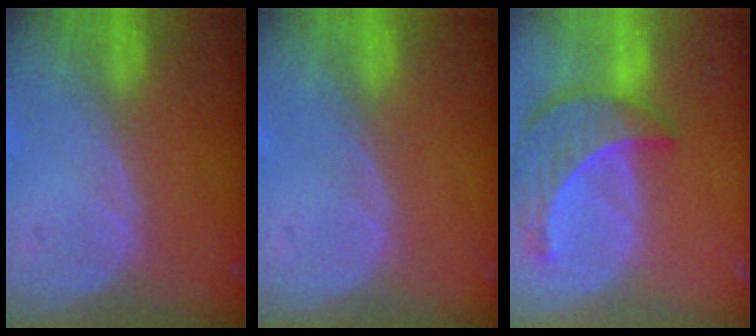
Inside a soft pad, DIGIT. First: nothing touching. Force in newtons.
{"total": 0.0}
{"total": 8.7, "press": 8.0, "slide": 3.6}